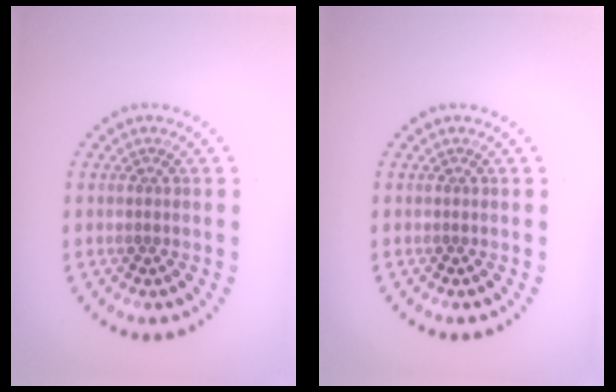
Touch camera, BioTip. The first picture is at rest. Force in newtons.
{"total": 0.0}